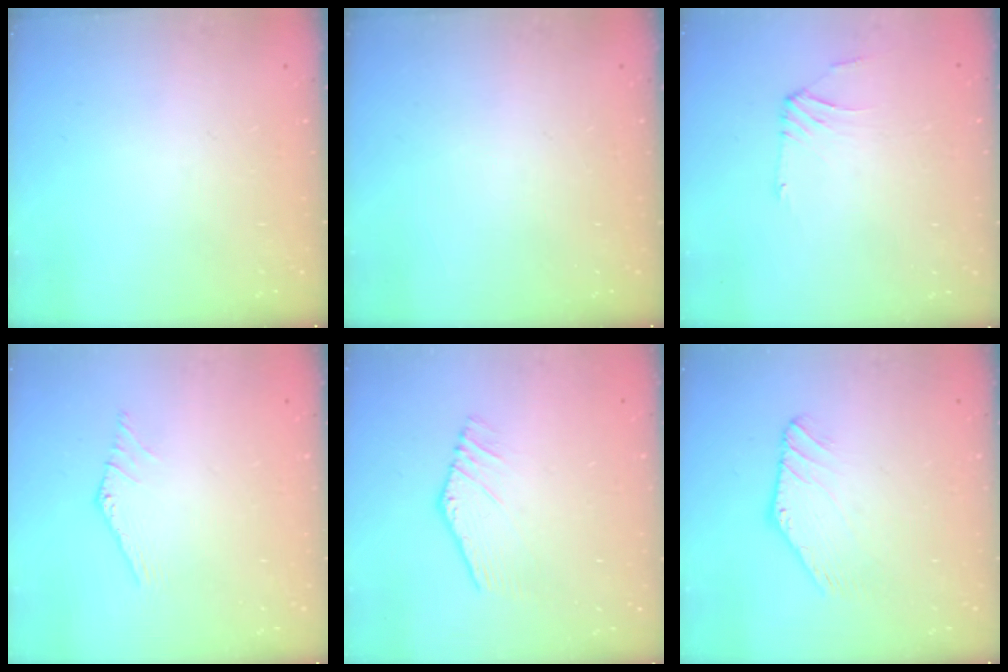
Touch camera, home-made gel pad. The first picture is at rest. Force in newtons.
{"total": 0.0}
{"total": 1.0, "press": 0.8, "slide": 0.5}
{"total": 0.0}
{"total": 3.9, "press": 3.9, "slide": 0.2}
{"total": 1.3, "press": 1.3, "slide": 0.0}